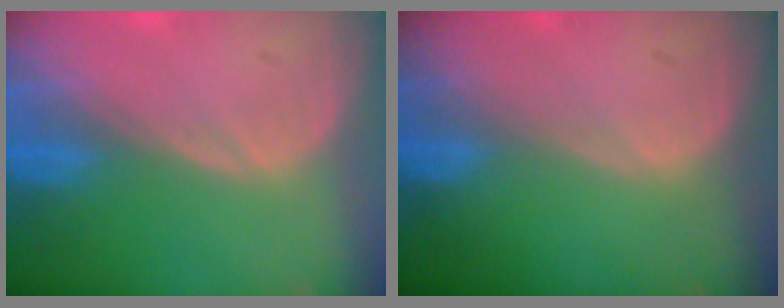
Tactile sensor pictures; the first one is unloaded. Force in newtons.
{"total": 0.0}